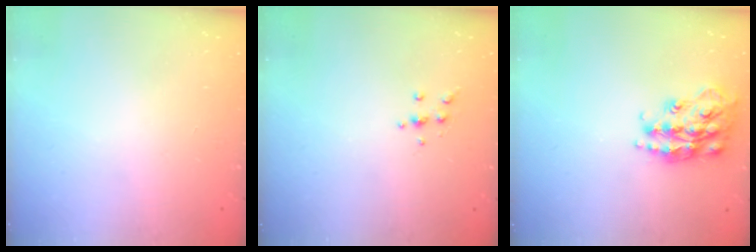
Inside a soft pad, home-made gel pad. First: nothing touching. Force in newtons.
{"total": 4.1, "press": 4.0, "slide": 1.0}
{"total": 18.2, "press": 18.2, "slide": 1.2}